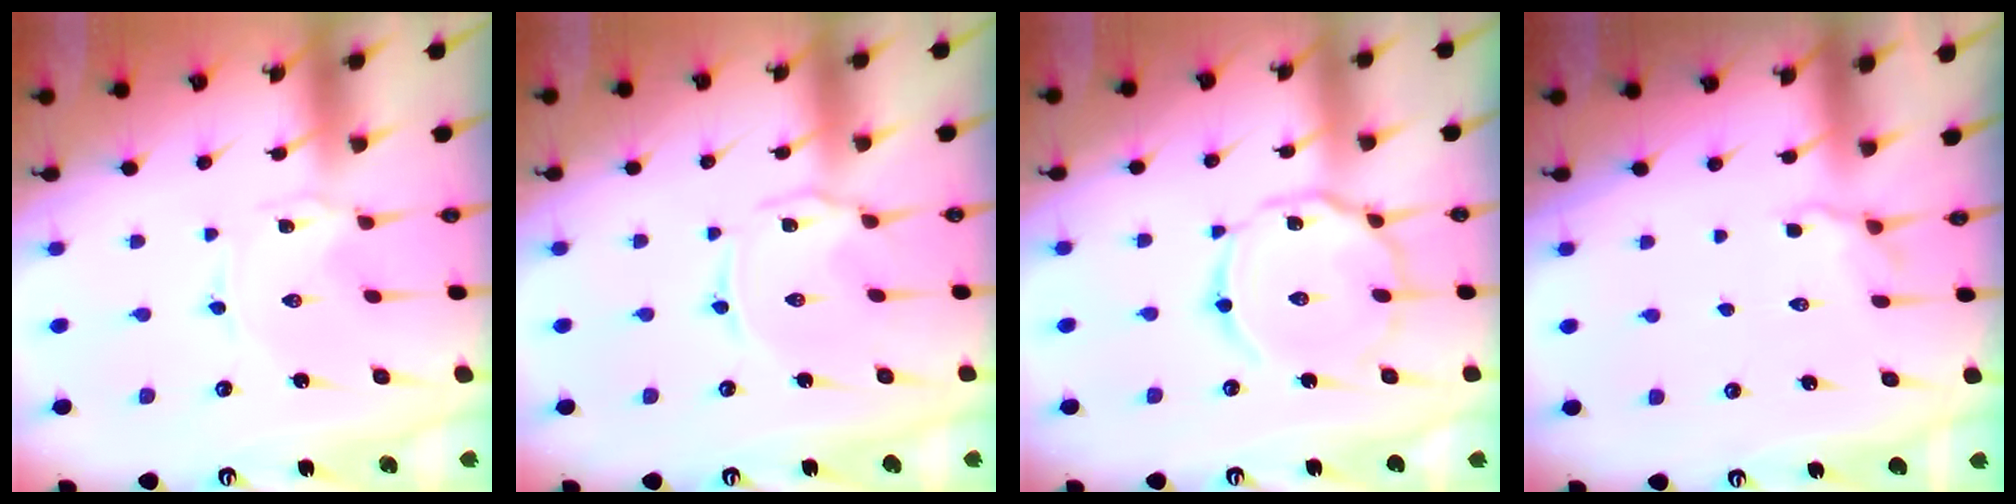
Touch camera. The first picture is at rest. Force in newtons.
{"total": 2.5, "press": 2.5, "slide": 0.6}
{"total": 13.2, "press": 13.2, "slide": 1.1}
{"total": 3.8, "press": 3.2, "slide": 2.0}